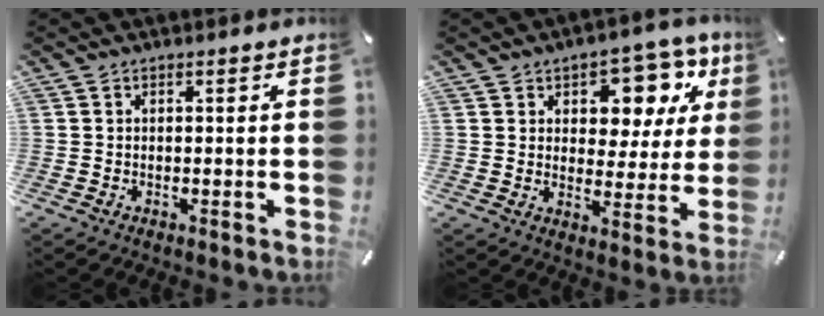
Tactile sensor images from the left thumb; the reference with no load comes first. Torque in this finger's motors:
{"motor_torque": [0.70, 0.17, 0.50, 0.22, 0.11]}